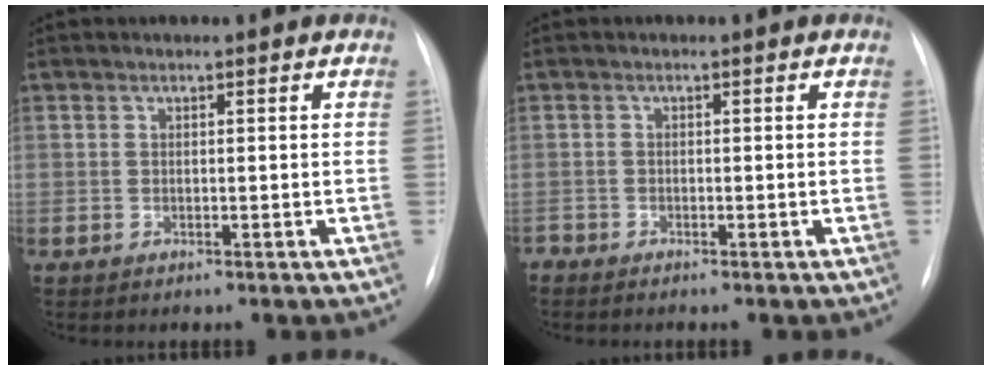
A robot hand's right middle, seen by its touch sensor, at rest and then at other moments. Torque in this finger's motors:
{"motor_torque": [-0.07, 0.07, -0.07, -0.01]}